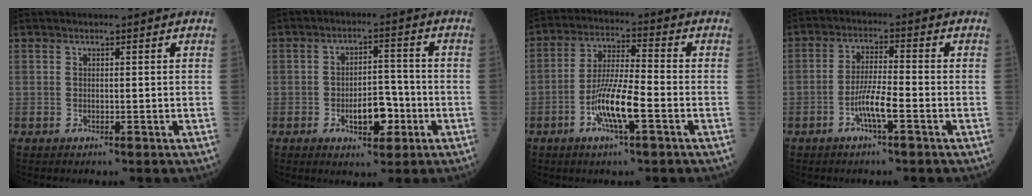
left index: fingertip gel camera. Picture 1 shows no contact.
{"total": 6.4, "force": [-2.5, 3.0, 5.1], "torque": [-0.081, 0.007, -0.037]}
{"total": 9.0, "force": [-3.6, 1.0, 8.2], "torque": [-0.161, -0.005, -0.070]}
{"total": 5.1, "force": [-2.4, 0.3, 4.5], "torque": [-0.090, -0.001, -0.050]}